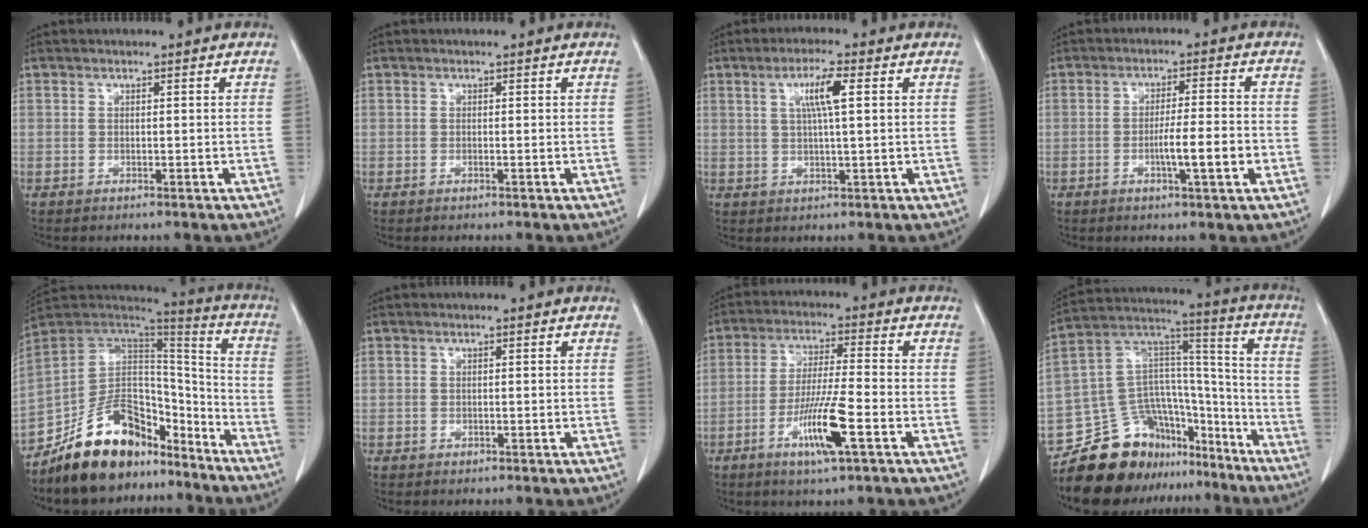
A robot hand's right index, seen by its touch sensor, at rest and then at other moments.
{"total": 0.0}
{"total": 5.3, "force": [1.6, 0.2, 5.0], "torque": [-0.093, 0.004, 0.029]}
{"total": 6.1, "force": [-1.8, 0.0, 5.9], "torque": [-0.091, -0.001, -0.027]}
{"total": 16.0, "force": [-11.9, 8.1, 7.0], "torque": [-0.113, 0.057, -0.204]}
{"total": 0.0}
{"total": 9.4, "force": [-3.9, 0.2, 8.6], "torque": [-0.161, -0.013, -0.071]}
{"total": 19.4, "force": [-15.2, 9.8, 6.8], "torque": [-0.108, 0.070, -0.251]}